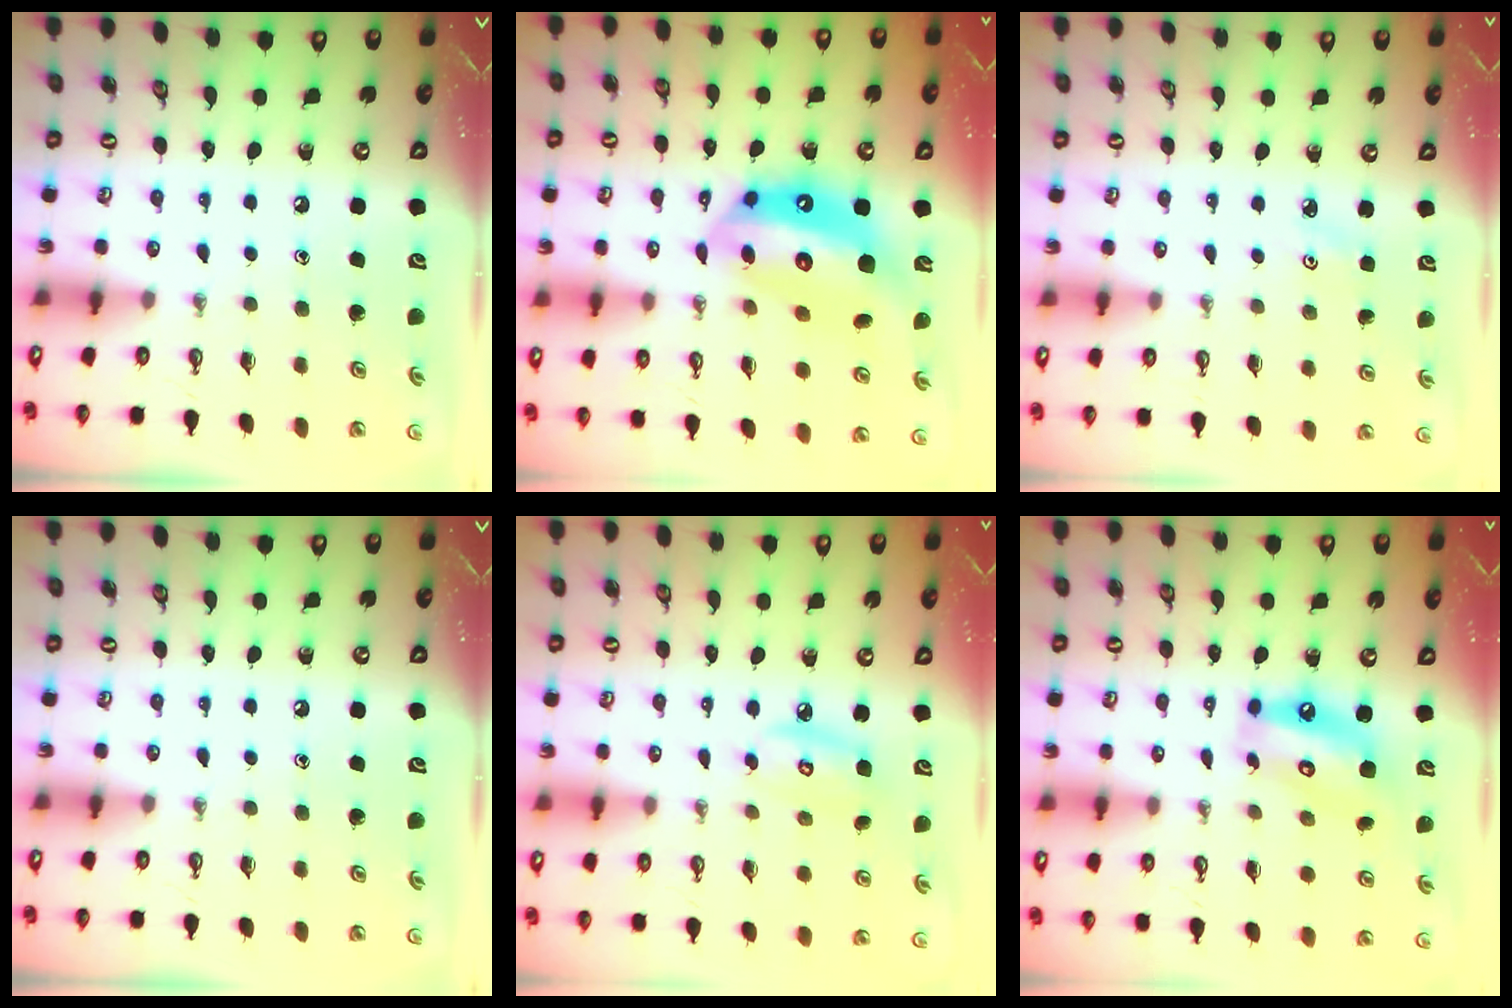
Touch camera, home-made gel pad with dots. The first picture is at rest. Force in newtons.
{"total": 17.6, "press": 17.4, "slide": 2.2}
{"total": 2.2, "press": 2.1, "slide": 0.3}
{"total": 0.0}
{"total": 6.6, "press": 6.6, "slide": 0.3}
{"total": 12.2, "press": 12.1, "slide": 1.3}